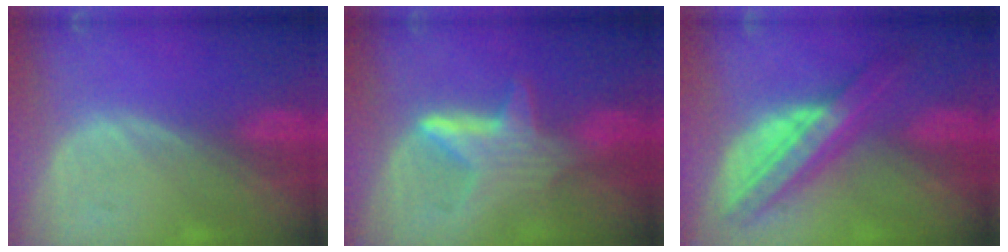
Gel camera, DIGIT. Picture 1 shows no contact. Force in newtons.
{"total": 6.4, "press": 6.0, "slide": 2.2}
{"total": 8.6, "press": 8.5, "slide": 0.4}